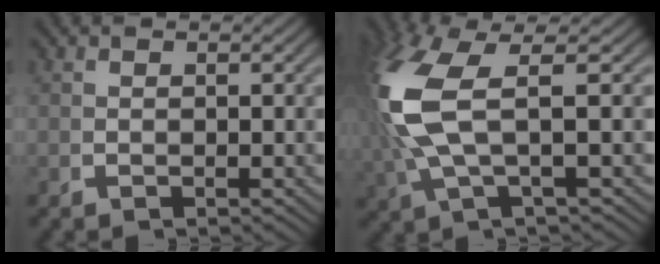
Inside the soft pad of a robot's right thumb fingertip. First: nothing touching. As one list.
[{"total": 8.8, "force": [1.5, 3.6, 7.9], "torque": [-0.191, -0.001, 0.037]}]